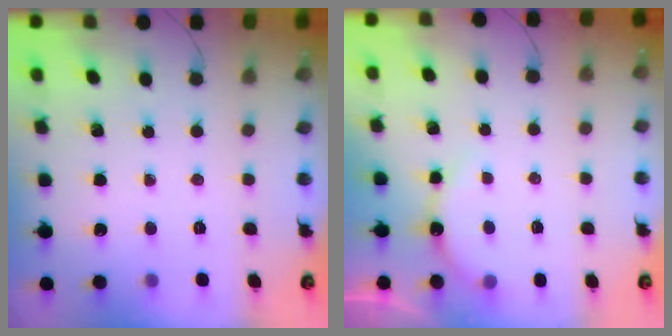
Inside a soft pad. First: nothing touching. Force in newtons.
{"total": 5.0, "press": 4.9, "slide": 0.9}